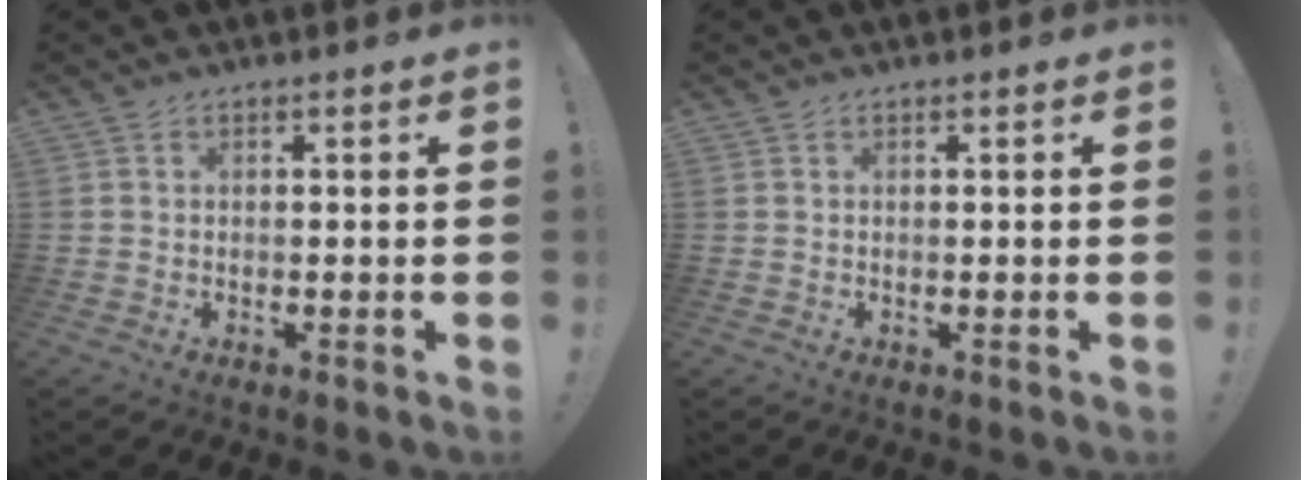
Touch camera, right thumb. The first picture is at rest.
{"total": 0.0}